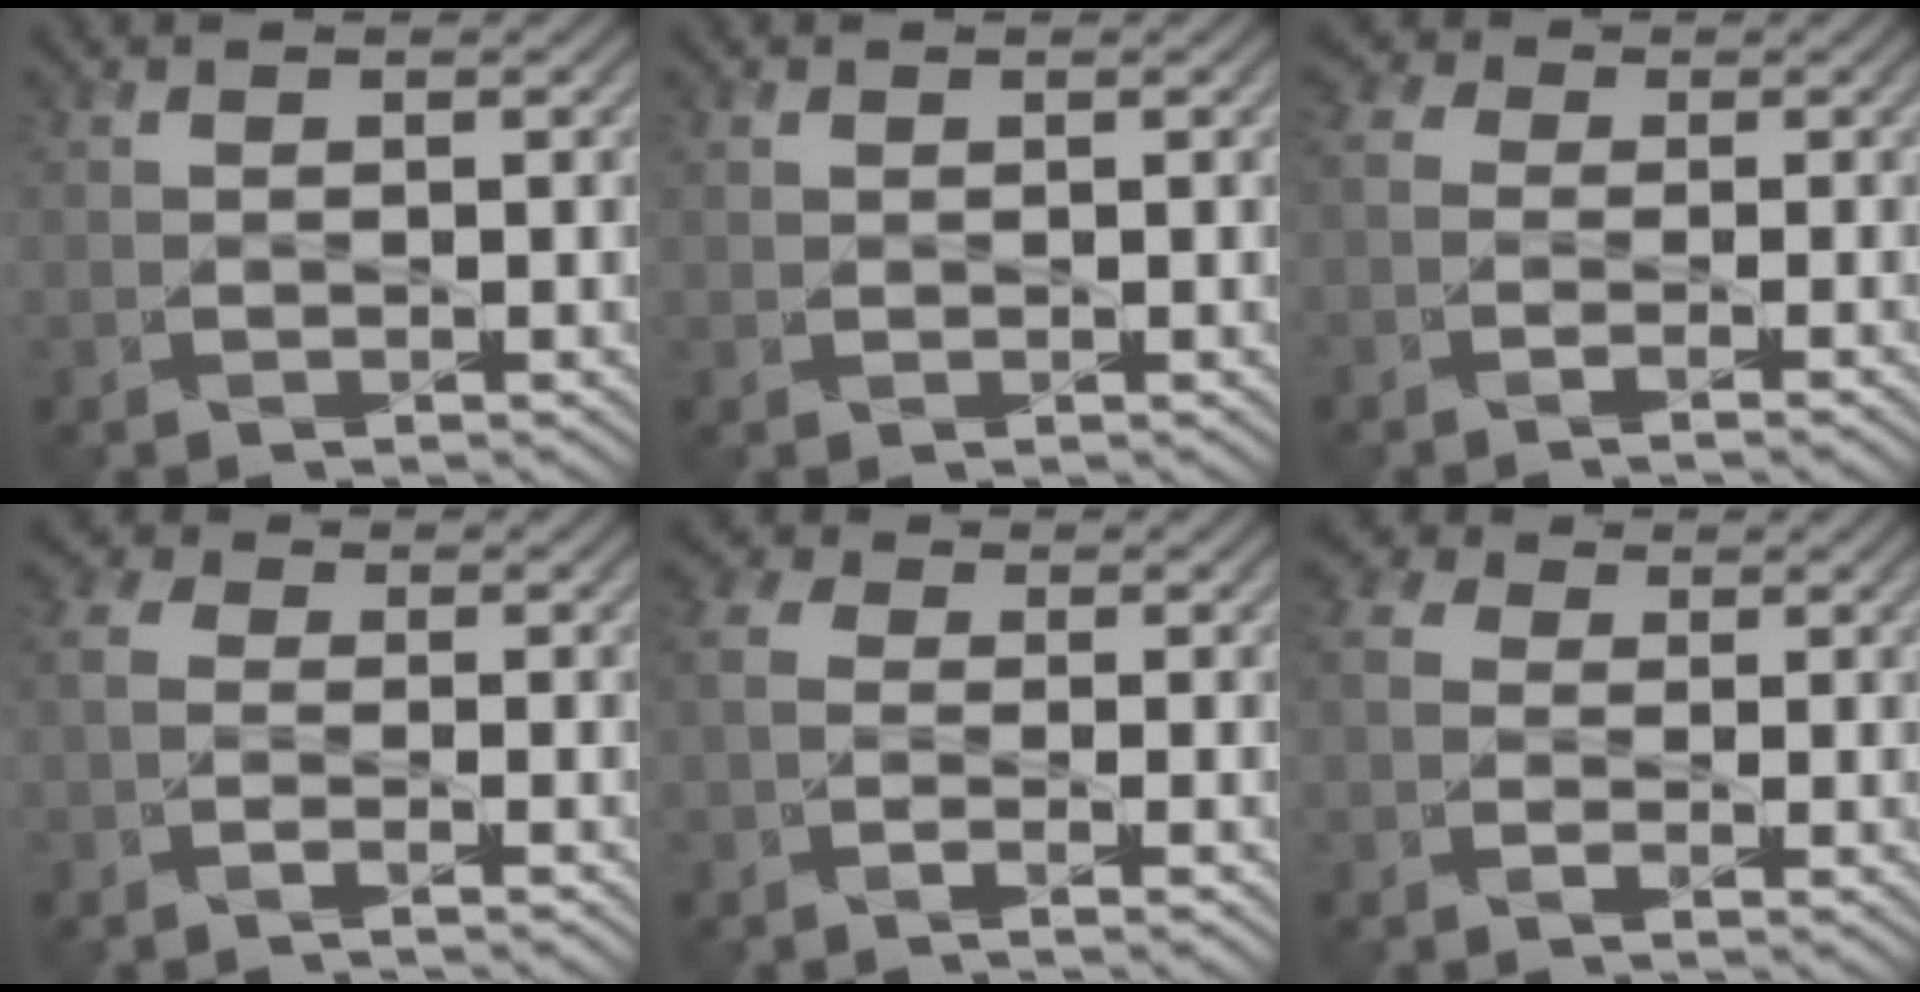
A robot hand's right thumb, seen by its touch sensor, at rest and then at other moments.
{"total": 0.8, "force": [0.4, 0.5, 0.3], "torque": [-0.011, -0.001, 0.009]}
{"total": 3.4, "force": [-1.2, 2.1, 2.4], "torque": [-0.049, 0.000, -0.033]}
{"total": 2.8, "force": [-1.3, 1.4, 2.0], "torque": [-0.054, 0.002, -0.040]}
{"total": 3.2, "force": [-1.2, 1.5, 2.6], "torque": [-0.067, 0.001, -0.034]}
{"total": 3.5, "force": [-0.4, 2.6, 2.3], "torque": [-0.059, 0.002, -0.020]}